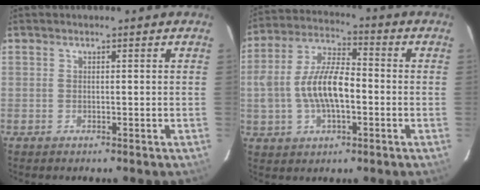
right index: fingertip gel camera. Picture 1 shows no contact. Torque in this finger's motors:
{"motor_torque": [0.55, -0.12, 0.71, 0.21]}